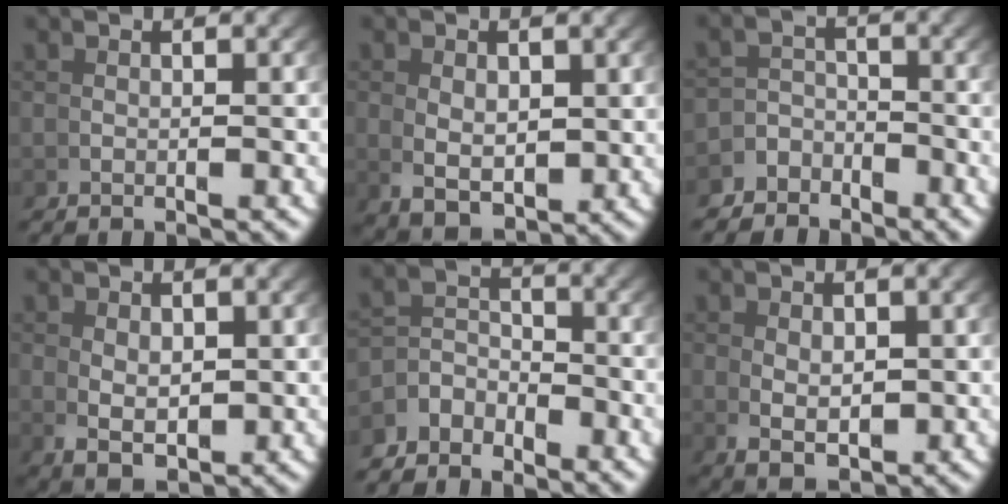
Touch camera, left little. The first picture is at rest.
{"total": 4.2, "force": [-0.8, 2.6, 3.2], "torque": [-0.069, -0.035, 0.012]}
{"total": 3.2, "force": [-2.5, 2.0, 0.4], "torque": [0.005, -0.009, -0.047]}
{"total": 4.0, "force": [-0.6, 2.3, 3.2], "torque": [-0.068, -0.034, 0.014]}
{"total": 3.2, "force": [-1.5, 2.4, 1.5], "torque": [-0.021, -0.011, -0.029]}
{"total": 3.5, "force": [-0.5, 2.0, 2.9], "torque": [-0.061, -0.031, 0.016]}